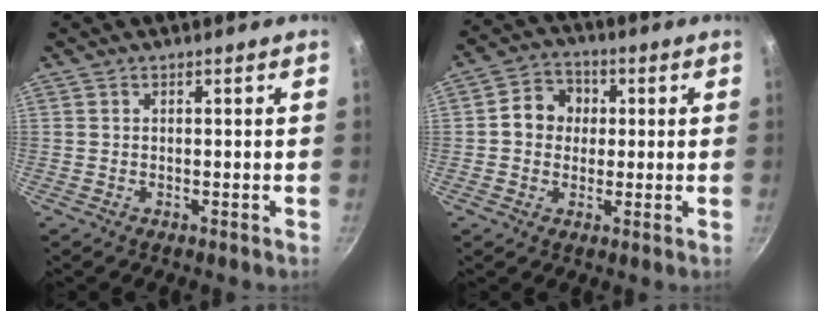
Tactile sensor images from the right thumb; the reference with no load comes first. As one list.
[{"total": 7.5, "force": [0.8, 6.6, 3.5], "torque": [-0.023, 0.013, -0.002]}]